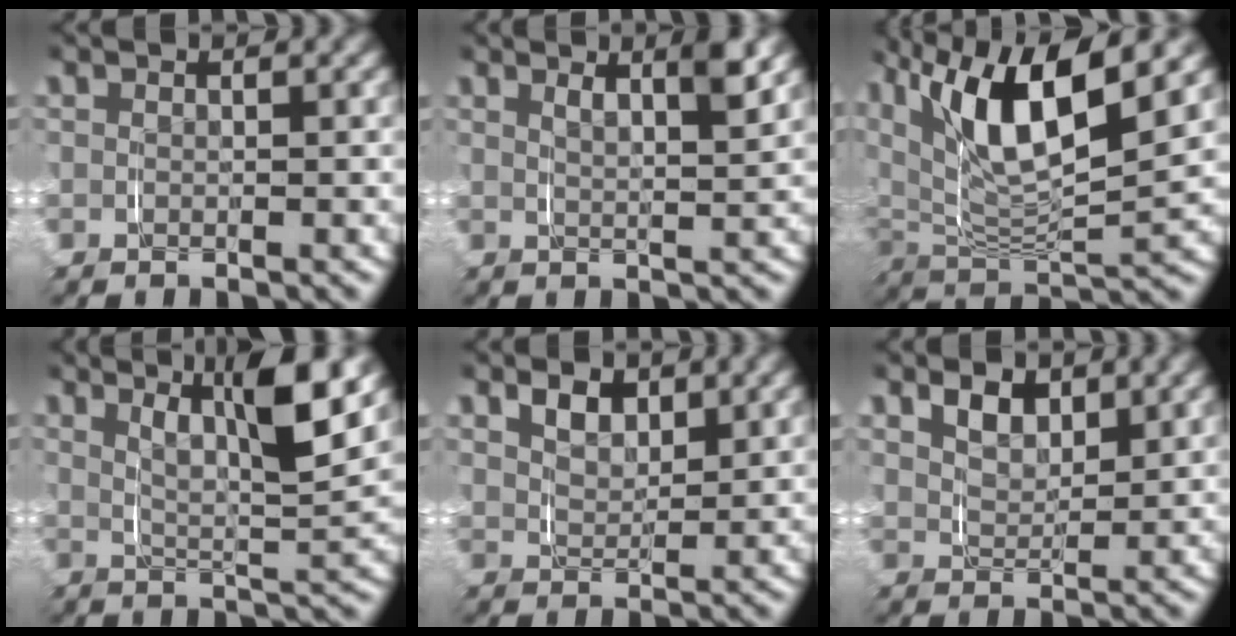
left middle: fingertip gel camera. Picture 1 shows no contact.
{"total": 3.0, "force": [1.8, 0.3, 2.4], "torque": [-0.036, -0.006, 0.033]}
{"total": 10.9, "force": [4.3, 5.4, 8.4], "torque": [-0.163, 0.007, 0.069]}
{"total": 7.3, "force": [3.2, 1.8, 6.3], "torque": [-0.090, 0.001, 0.046]}
{"total": 3.1, "force": [2.0, 1.8, 1.6], "torque": [-0.033, -0.005, 0.036]}
{"total": 3.4, "force": [2.0, 2.0, 1.8], "torque": [-0.034, -0.003, 0.035]}